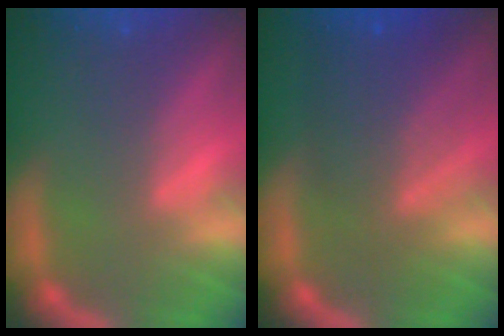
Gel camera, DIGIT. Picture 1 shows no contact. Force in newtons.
{"total": 6.5}